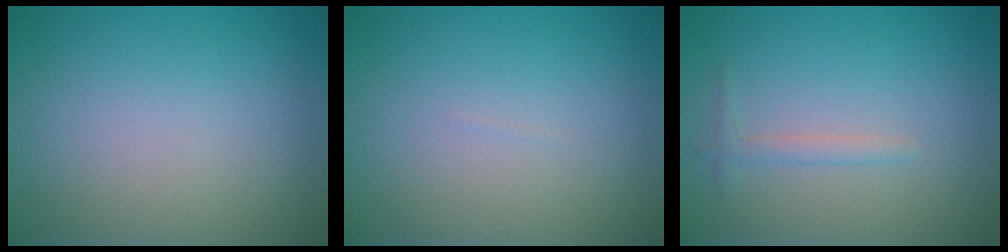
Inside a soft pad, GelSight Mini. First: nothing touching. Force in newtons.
{"total": 0.0}
{"total": 1.1, "press": 1.1, "slide": 0.1}